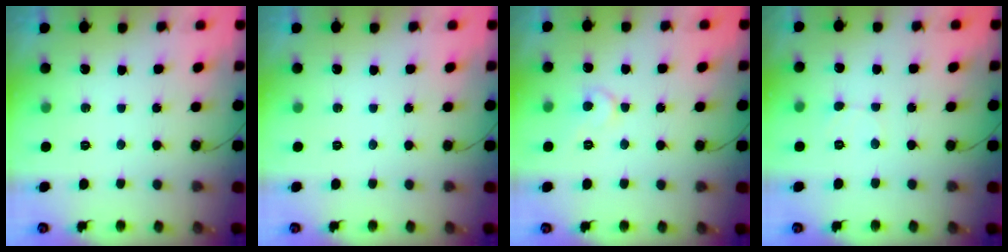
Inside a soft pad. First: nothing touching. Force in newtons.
{"total": 0.0}
{"total": 6.1, "press": 6.1, "slide": 0.5}
{"total": 1.9, "press": 1.9, "slide": 0.2}